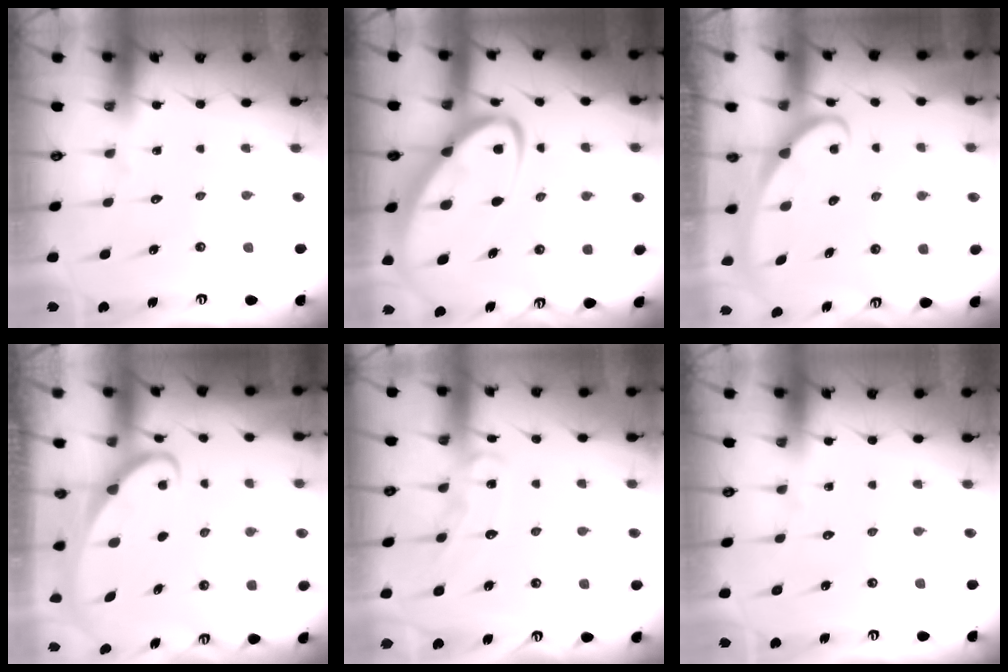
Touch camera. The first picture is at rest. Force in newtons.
{"total": 10.0, "press": 9.9, "slide": 1.1}
{"total": 2.6, "press": 2.6, "slide": 0.4}
{"total": 2.2, "press": 2.2, "slide": 0.3}
{"total": 9.3, "press": 9.3, "slide": 0.7}
{"total": 0.0}